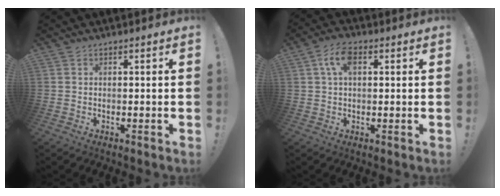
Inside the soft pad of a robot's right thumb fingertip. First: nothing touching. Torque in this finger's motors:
{"motor_torque": [0.36, 0.33, 0.17, -0.16, 0.02]}